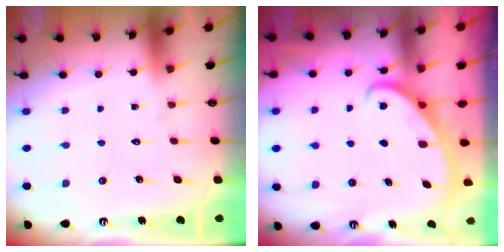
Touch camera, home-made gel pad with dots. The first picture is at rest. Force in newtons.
{"total": 3.0, "press": 2.9, "slide": 0.3}